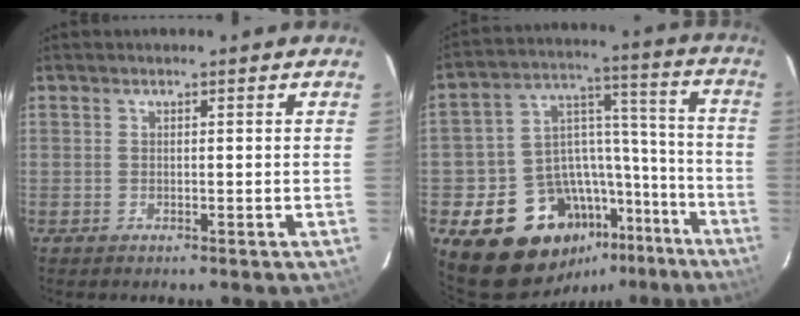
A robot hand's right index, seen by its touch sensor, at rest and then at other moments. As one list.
[{"total": 19.5, "force": [-13.0, 12.7, 7.0], "torque": [-0.132, 0.074, -0.174]}]